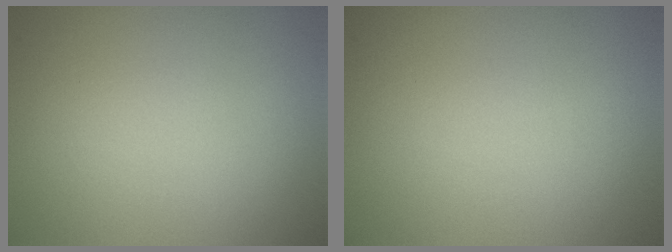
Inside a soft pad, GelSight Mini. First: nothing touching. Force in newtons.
{"total": 0.0}